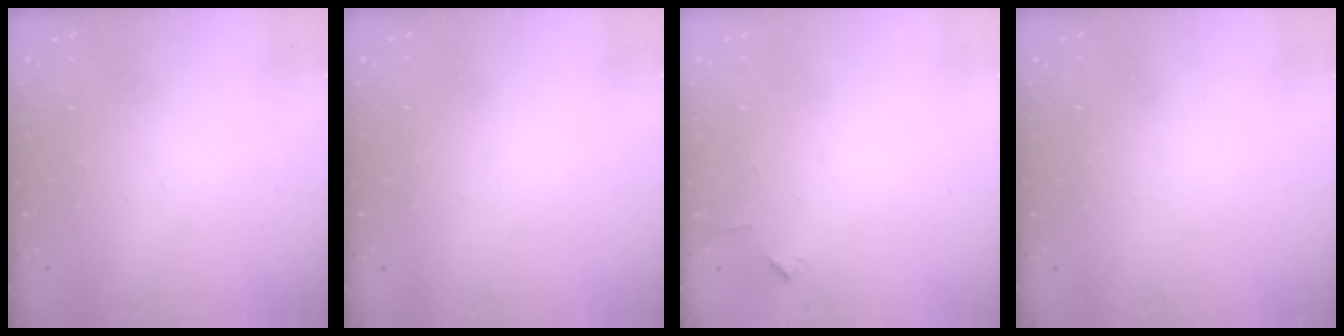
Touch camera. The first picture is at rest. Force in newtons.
{"total": 1.5, "press": 1.5, "slide": 0.1}
{"total": 4.0, "press": 3.9, "slide": 0.5}
{"total": 1.5, "press": 1.5, "slide": 0.1}